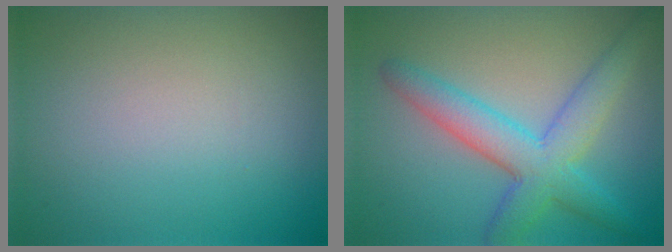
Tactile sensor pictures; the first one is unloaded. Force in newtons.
{"total": 5.7, "press": 5.7, "slide": 0.2}